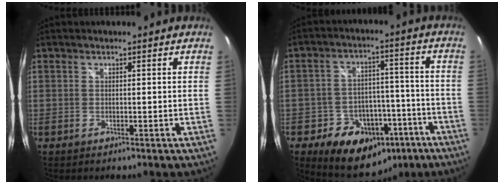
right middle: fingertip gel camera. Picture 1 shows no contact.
{"total": 16.0, "force": [-9.1, 11.5, 6.5], "torque": [-0.131, 0.034, -0.105]}